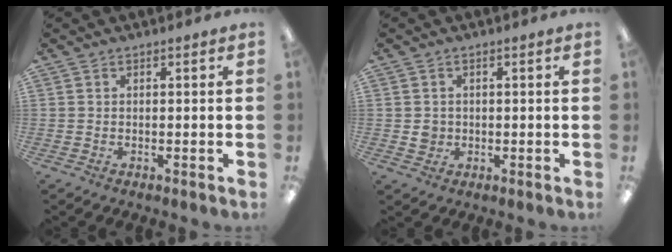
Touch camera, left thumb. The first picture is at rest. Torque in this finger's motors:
{"motor_torque": [-0.05, 0.04, 0.00, -0.02, 0.00]}